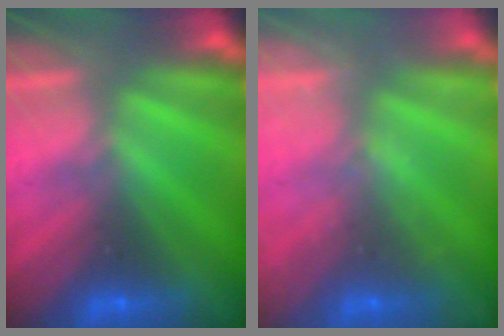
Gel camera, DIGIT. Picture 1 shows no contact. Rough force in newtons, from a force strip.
{"total": 2.1}